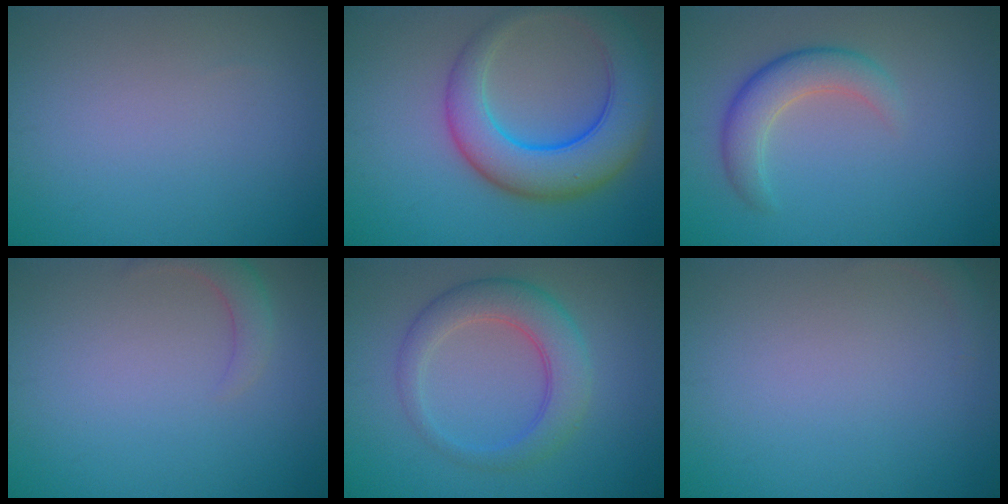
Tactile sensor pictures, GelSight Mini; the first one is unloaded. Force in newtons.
{"total": 8.1, "press": 8.0, "slide": 0.5}
{"total": 3.8, "press": 3.8, "slide": 0.1}
{"total": 2.1, "press": 2.1, "slide": 0.2}
{"total": 4.8, "press": 4.8, "slide": 0.1}
{"total": 1.0, "press": 1.0, "slide": 0.2}